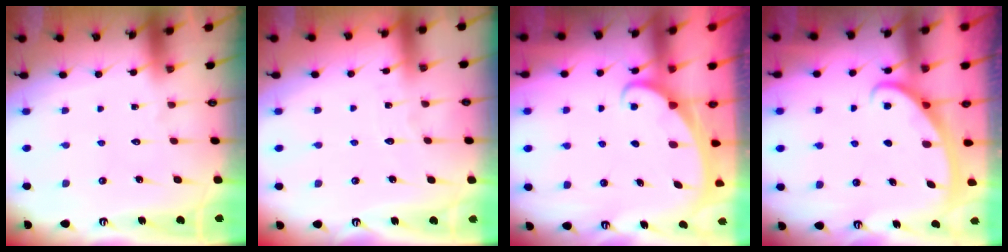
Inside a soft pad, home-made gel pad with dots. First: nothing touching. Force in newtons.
{"total": 2.9, "press": 2.9, "slide": 0.2}
{"total": 1.9, "press": 1.9, "slide": 0.1}
{"total": 2.8, "press": 2.8, "slide": 0.4}